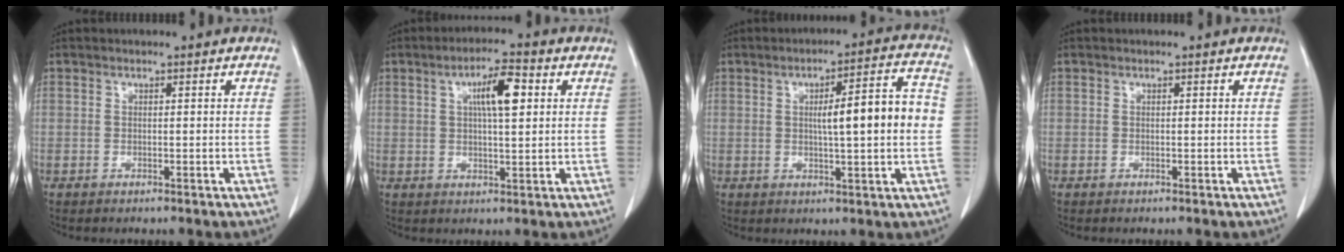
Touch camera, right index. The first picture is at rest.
{"total": 6.9, "force": [2.1, 1.4, 6.5], "torque": [-0.111, 0.009, 0.035]}
{"total": 10.3, "force": [0.4, 1.0, 10.2], "torque": [-0.144, 0.020, 0.008]}
{"total": 0.0}